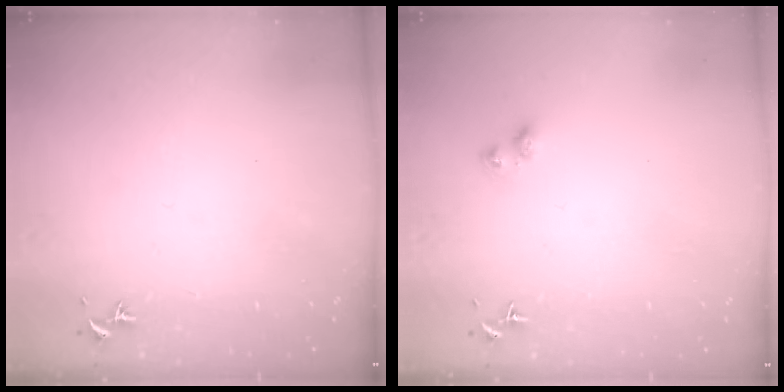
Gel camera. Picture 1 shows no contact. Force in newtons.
{"total": 4.4, "press": 4.4, "slide": 0.3}